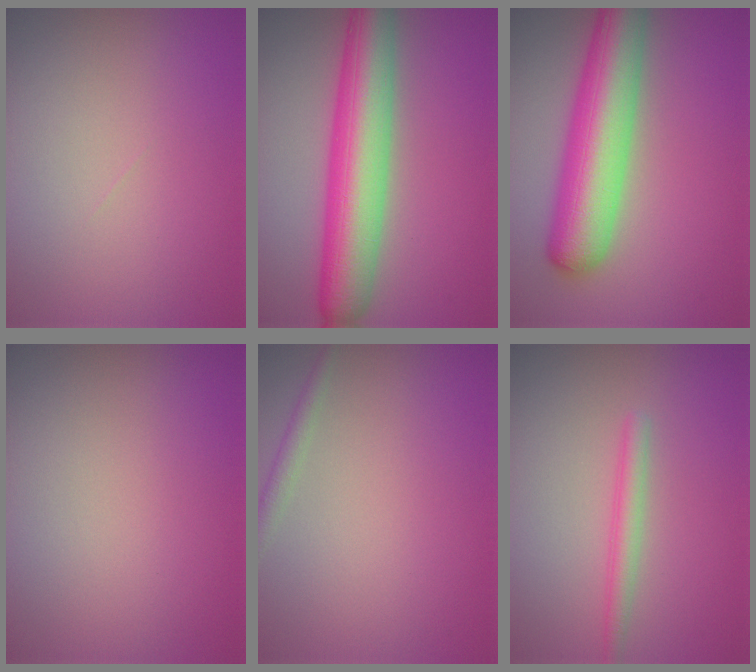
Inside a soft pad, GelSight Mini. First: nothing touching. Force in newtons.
{"total": 9.1, "press": 9.1, "slide": 0.2}
{"total": 8.9, "press": 8.9, "slide": 0.4}
{"total": 0.0}
{"total": 1.4, "press": 1.4, "slide": 0.0}
{"total": 1.9, "press": 1.9, "slide": 0.0}